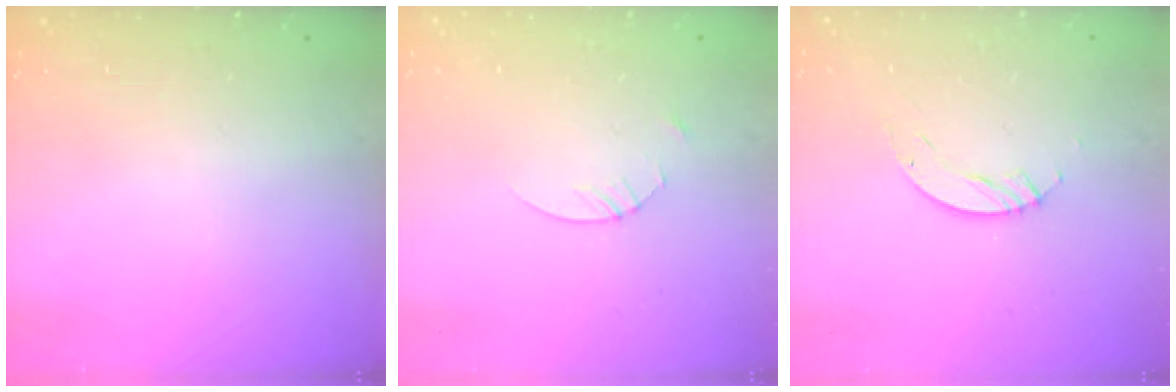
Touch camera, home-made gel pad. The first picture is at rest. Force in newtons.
{"total": 1.4, "press": 1.4, "slide": 0.2}
{"total": 4.0, "press": 4.0, "slide": 0.3}